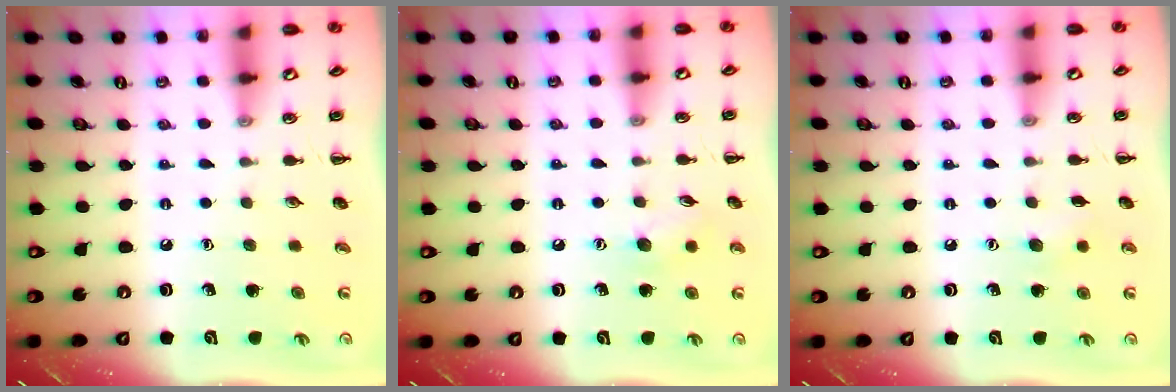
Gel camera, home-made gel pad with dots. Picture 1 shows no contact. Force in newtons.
{"total": 7.0, "press": 6.9, "slide": 1.4}
{"total": 5.2, "press": 5.0, "slide": 1.4}